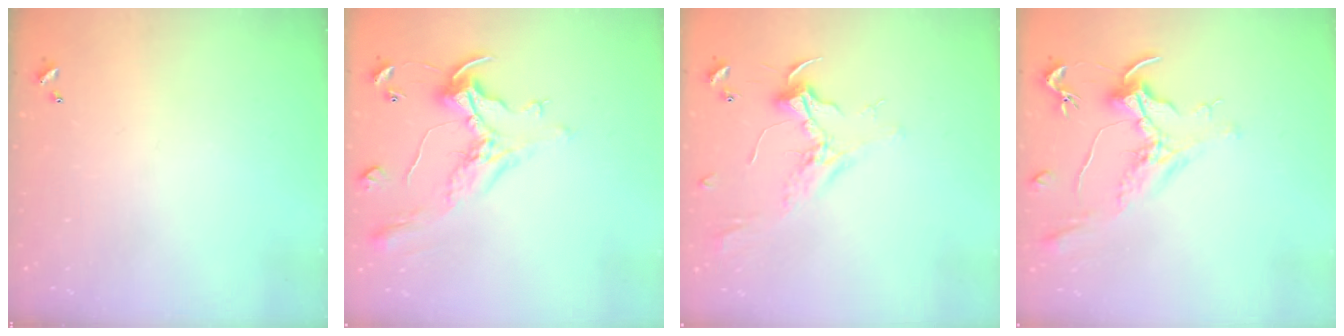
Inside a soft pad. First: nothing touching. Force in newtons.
{"total": 0.9, "press": 0.2, "slide": 0.9}
{"total": 2.3, "press": 2.2, "slide": 0.6}
{"total": 1.6, "press": 1.4, "slide": 0.6}